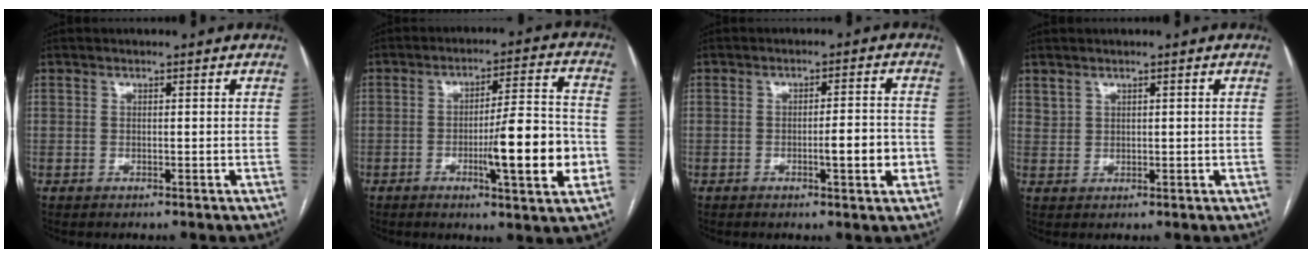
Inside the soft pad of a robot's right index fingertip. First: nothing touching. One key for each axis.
{"total": 12.9, "fx": -3.4, "fy": 1.1, "fz": 12.4, "tx": -0.185, "ty": -0.001, "tz": -0.051}
{"total": 5.4, "fx": -1.5, "fy": 0.8, "fz": 5.1, "tx": -0.072, "ty": 0.002, "tz": -0.018}
{"total": 1.6, "fx": 1.3, "fy": 0.8, "fz": 0.4, "tx": -0.006, "ty": 0.005, "tz": 0.030}